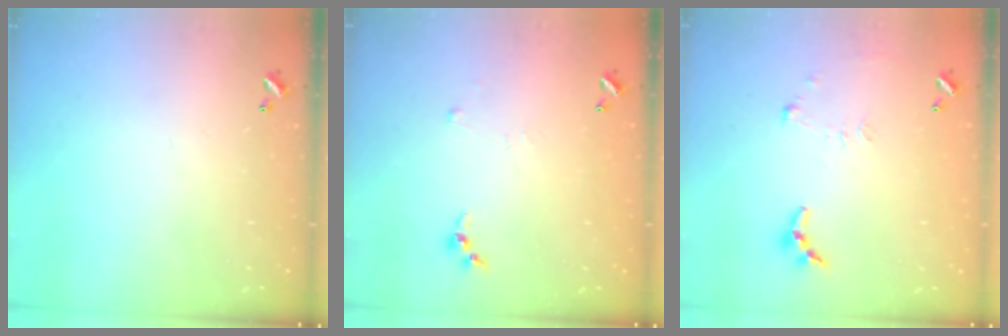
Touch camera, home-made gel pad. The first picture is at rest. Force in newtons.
{"total": 3.7, "press": 3.7, "slide": 0.5}
{"total": 6.2, "press": 6.2, "slide": 0.4}